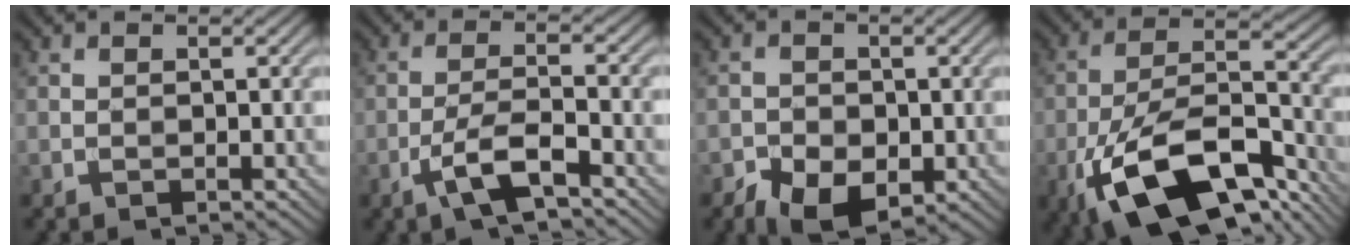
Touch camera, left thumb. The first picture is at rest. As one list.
[{"total": 5.9, "force": [-3.3, 1.5, 4.7], "torque": [-0.096, 0.006, -0.068]}, {"total": 6.0, "force": [-3.3, 4.1, 3.0], "torque": [-0.045, -0.006, -0.056]}, {"total": 17.7, "force": [-9.9, 7.4, 12.7], "torque": [-0.242, -0.028, -0.179]}]